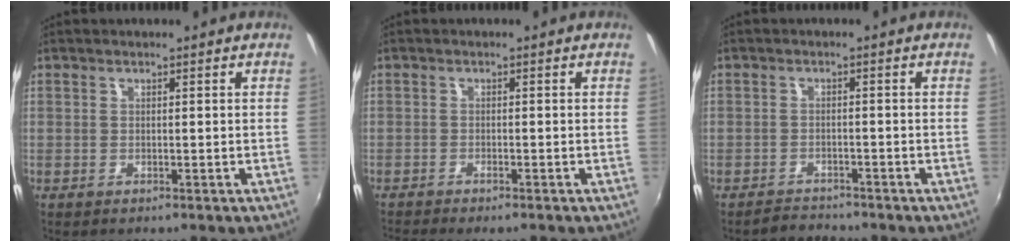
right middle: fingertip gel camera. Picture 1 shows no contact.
{"total": 3.0, "force": [-2.7, -0.1, 1.3], "torque": [-0.036, -0.014, -0.050]}
{"total": 2.9, "force": [-2.7, 0.9, -0.1], "torque": [-0.012, 0.003, -0.049]}